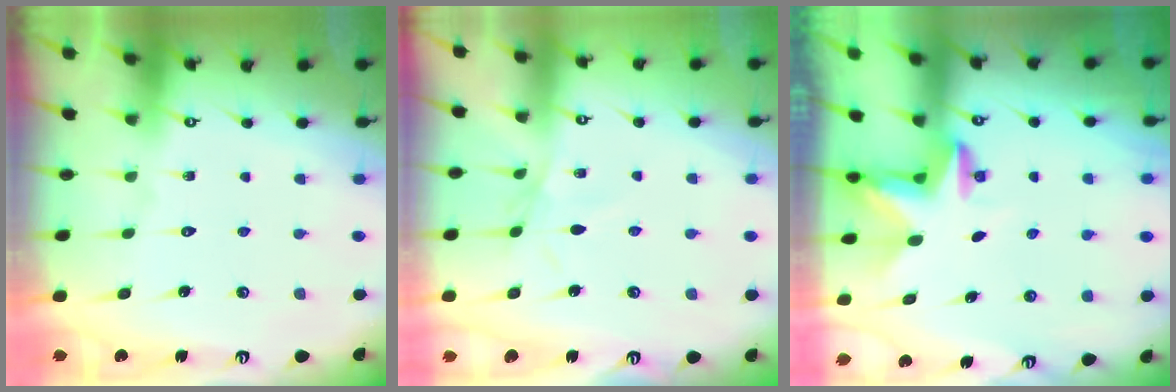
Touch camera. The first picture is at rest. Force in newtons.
{"total": 2.5, "press": 2.5, "slide": 0.6}
{"total": 2.9, "press": 2.9, "slide": 0.1}